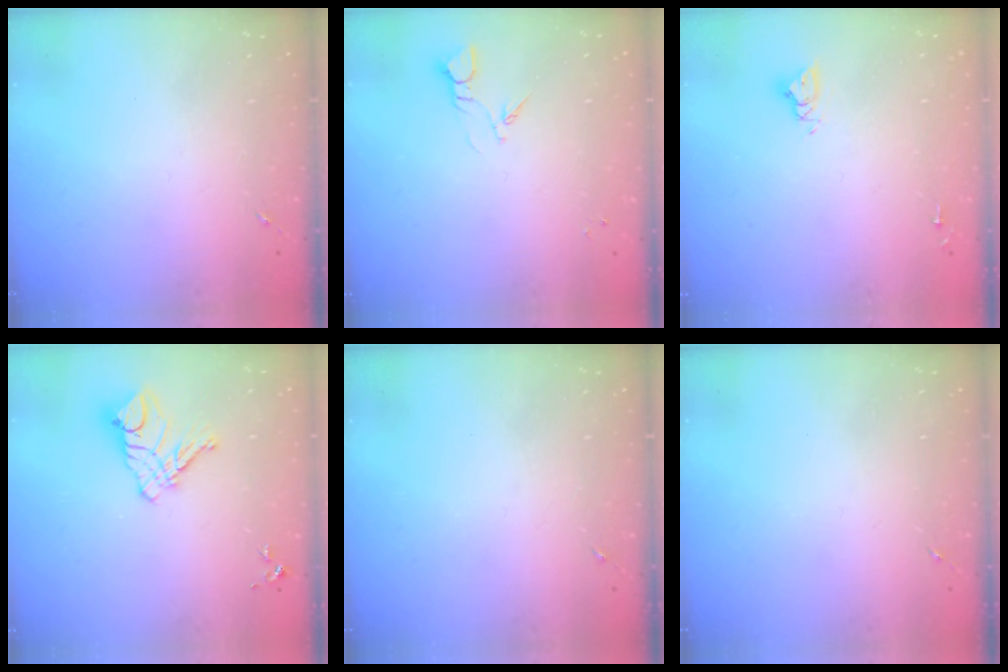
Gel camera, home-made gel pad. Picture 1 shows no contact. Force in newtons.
{"total": 3.2, "press": 3.1, "slide": 0.3}
{"total": 4.9, "press": 4.9, "slide": 0.3}
{"total": 11.6, "press": 11.5, "slide": 1.1}
{"total": 0.0}
{"total": 0.0}